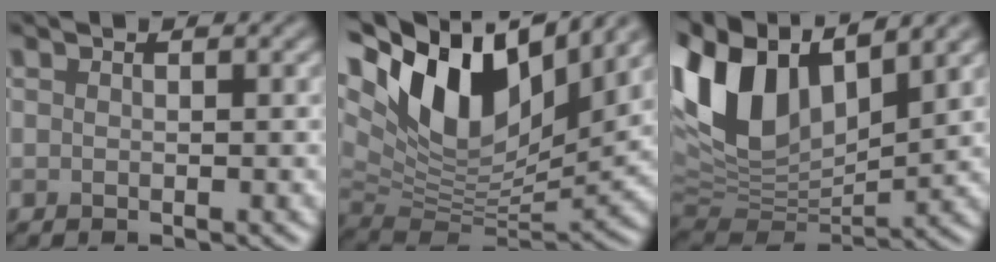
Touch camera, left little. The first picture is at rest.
{"total": 14.0, "force": [7.0, 6.9, 10.0], "torque": [-0.185, 0.027, 0.121]}
{"total": 12.2, "force": [5.3, 6.6, 8.9], "torque": [-0.197, 0.019, 0.094]}